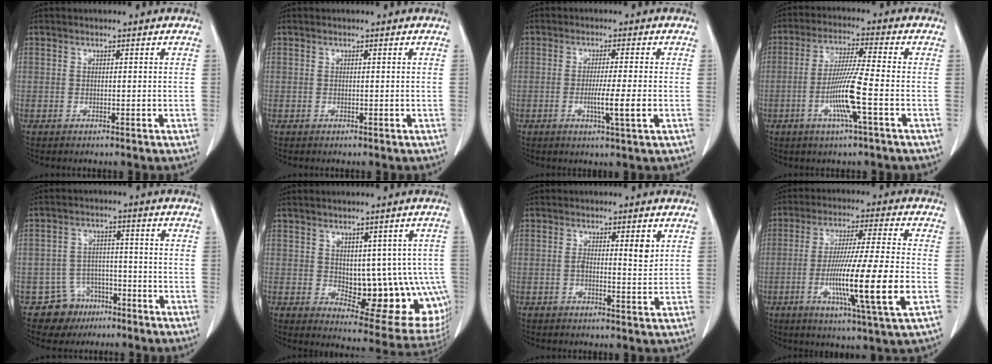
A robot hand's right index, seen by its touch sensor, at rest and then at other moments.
{"total": 0.0}
{"total": 5.0, "force": [-1.2, -0.5, 4.9], "torque": [-0.083, -0.011, -0.021]}
{"total": 9.0, "force": [-2.8, -0.6, 8.6], "torque": [-0.167, -0.009, -0.055]}
{"total": 6.4, "force": [-4.0, 4.9, 0.1], "torque": [0.008, 0.013, -0.060]}
{"total": 15.1, "force": [-1.2, 7.8, 12.8], "torque": [-0.119, 0.007, 0.006]}
{"total": 3.9, "force": [0.9, 1.0, 3.6], "torque": [-0.060, 0.001, 0.014]}
{"total": 15.6, "force": [-4.0, -0.5, 15.1], "torque": [-0.274, -0.020, -0.073]}